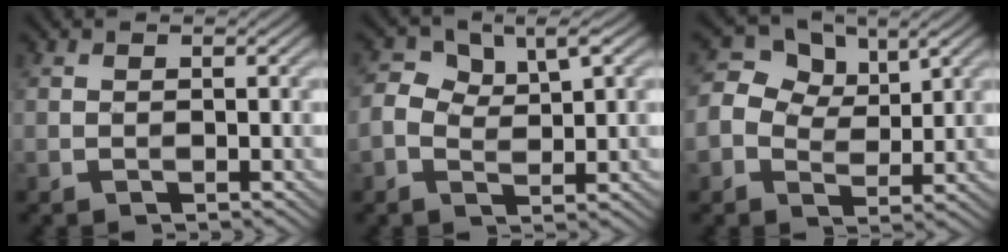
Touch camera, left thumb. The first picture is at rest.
{"total": 4.7, "force": [1.1, 2.7, 3.6], "torque": [-0.076, 0.002, 0.018]}
{"total": 5.4, "force": [1.6, 4.1, 3.2], "torque": [-0.068, 0.006, 0.018]}